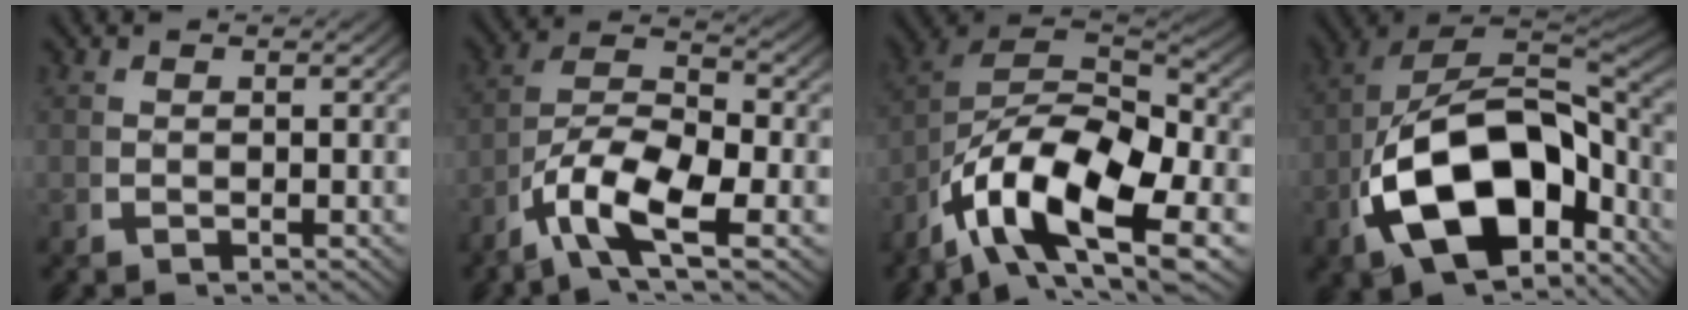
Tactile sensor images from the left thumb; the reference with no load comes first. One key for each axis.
{"total": 10.1, "fx": -1.6, "fy": 5.9, "fz": 8.1, "tx": -0.166, "ty": -0.031, "tz": -0.025}
{"total": 16.4, "fx": -1.8, "fy": 10.5, "fz": 12.5, "tx": -0.265, "ty": -0.047, "tz": -0.019}
{"total": 18.4, "fx": -3.6, "fy": 11.6, "fz": 13.7, "tx": -0.274, "ty": -0.065, "tz": -0.023}